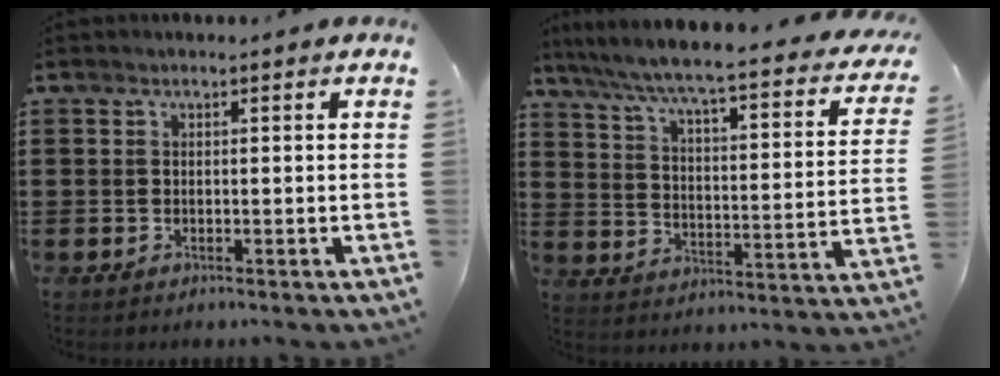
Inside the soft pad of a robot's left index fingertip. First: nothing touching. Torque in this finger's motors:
{"motor_torque": [1.28, -0.86, 1.05, 0.21]}